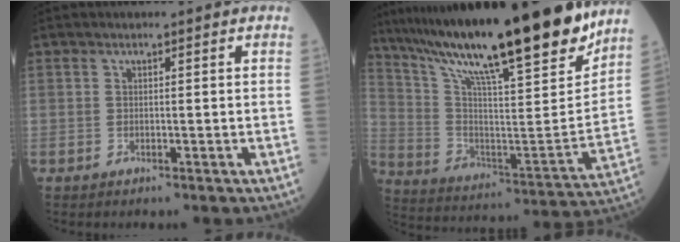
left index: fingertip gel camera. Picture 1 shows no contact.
{"total": 27.7, "force": [22.1, 2.5, 16.5], "torque": [-0.290, -0.032, 0.346]}